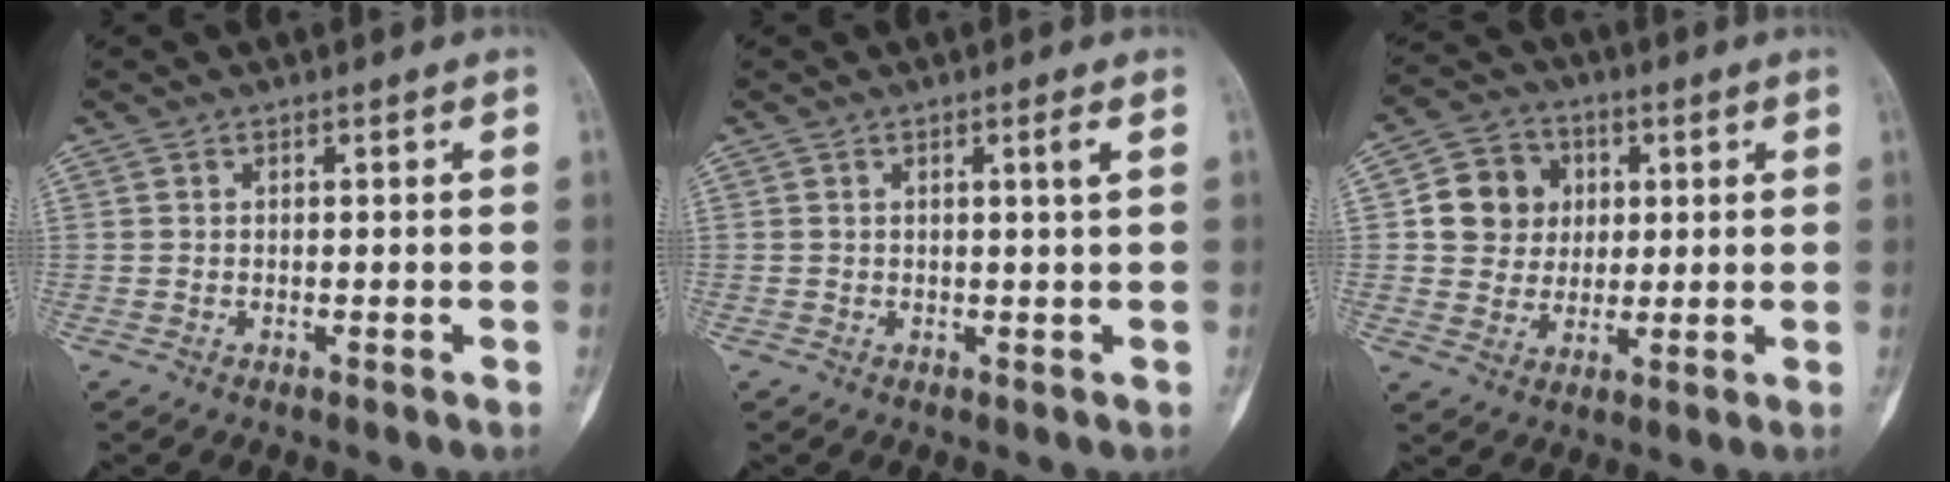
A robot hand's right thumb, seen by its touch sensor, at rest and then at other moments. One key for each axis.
{"total": 1.7, "fx": 0.5, "fy": -0.4, "fz": 1.6, "tx": -0.025, "ty": -0.003, "tz": 0.007}
{"total": 10.0, "fx": 1.8, "fy": 9.1, "fz": 3.7, "tx": -0.023, "ty": 0.000, "tz": 0.028}